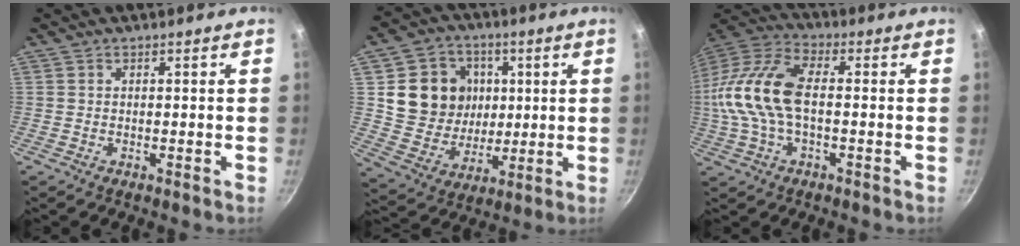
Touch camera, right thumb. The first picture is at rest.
{"total": 14.7, "force": [3.1, 13.0, 6.2], "torque": [-0.081, -0.007, 0.062]}
{"total": 16.6, "force": [-0.4, 8.7, 14.1], "torque": [-0.288, 0.031, -0.025]}